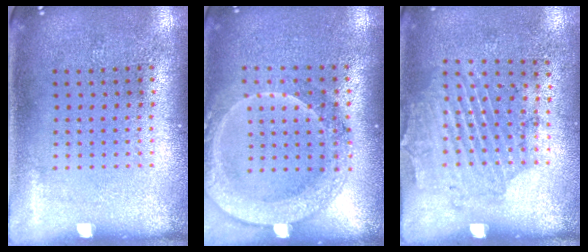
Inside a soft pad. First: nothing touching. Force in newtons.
{"total": 2.0, "press": 1.8, "slide": 0.7}
{"total": 1.8, "press": 1.2, "slide": 1.3}